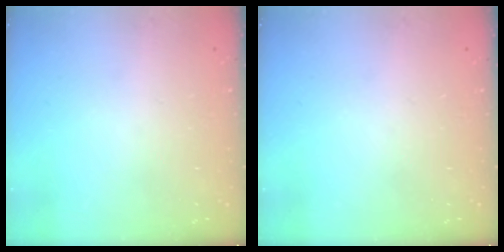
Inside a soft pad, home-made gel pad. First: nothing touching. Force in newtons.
{"total": 0.0}